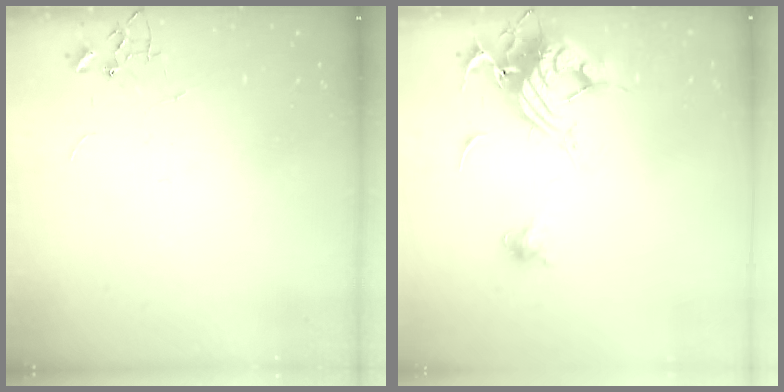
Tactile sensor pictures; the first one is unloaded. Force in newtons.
{"total": 14.3, "press": 14.2, "slide": 1.6}